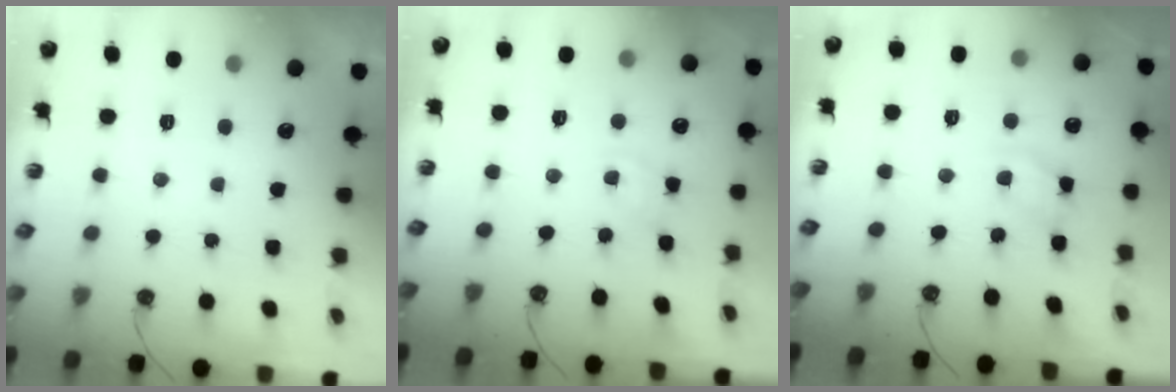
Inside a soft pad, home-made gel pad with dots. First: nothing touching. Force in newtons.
{"total": 3.1, "press": 3.0, "slide": 0.4}
{"total": 7.1, "press": 7.1, "slide": 0.5}